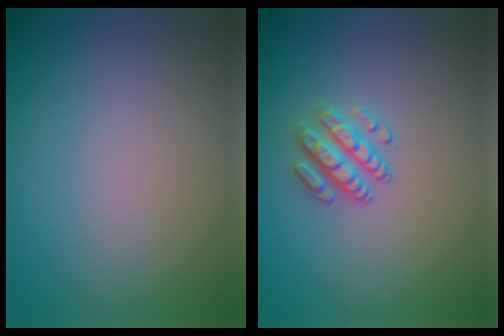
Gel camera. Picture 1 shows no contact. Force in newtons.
{"total": 2.7, "press": 2.5, "slide": 1.0}